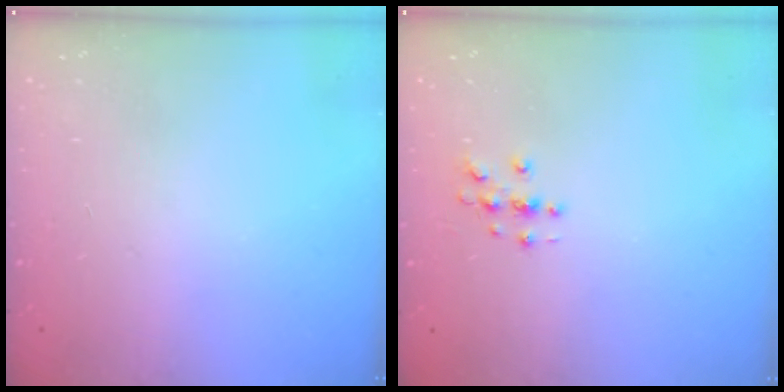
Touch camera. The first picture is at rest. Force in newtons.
{"total": 3.0, "press": 3.0, "slide": 0.3}